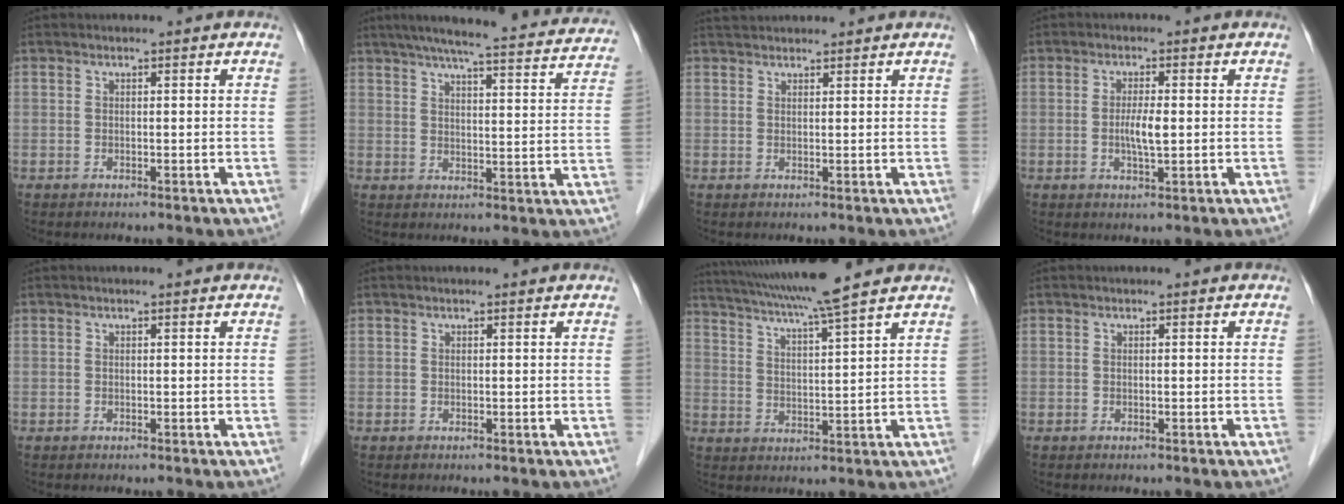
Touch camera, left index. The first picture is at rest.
{"total": 25.0, "force": [22.3, 2.7, 11.1], "torque": [-0.163, -0.006, 0.272]}
{"total": 3.4, "force": [3.3, 0.6, 0.7], "torque": [-0.012, 0.035, 0.058]}
{"total": 3.3, "force": [-0.2, 0.5, 3.3], "torque": [-0.066, -0.004, -0.003]}
{"total": 0.6, "force": [0.6, 0.0, 0.2], "torque": [-0.003, 0.004, 0.006]}
{"total": 1.4, "force": [1.4, 0.1, 0.3], "torque": [-0.010, 0.010, 0.014]}
{"total": 12.4, "force": [10.5, -1.4, 6.4], "torque": [-0.118, 0.014, 0.165]}
{"total": 0.0}